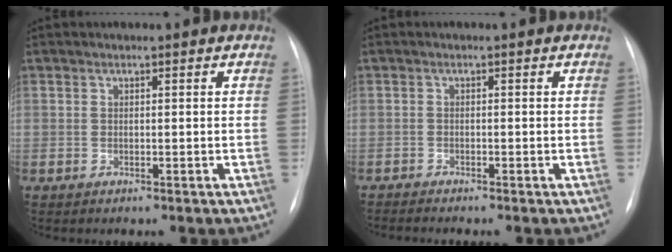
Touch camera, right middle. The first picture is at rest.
{"total": 1.7, "force": [-1.6, -0.3, 0.5], "torque": [-0.008, -0.004, -0.027]}